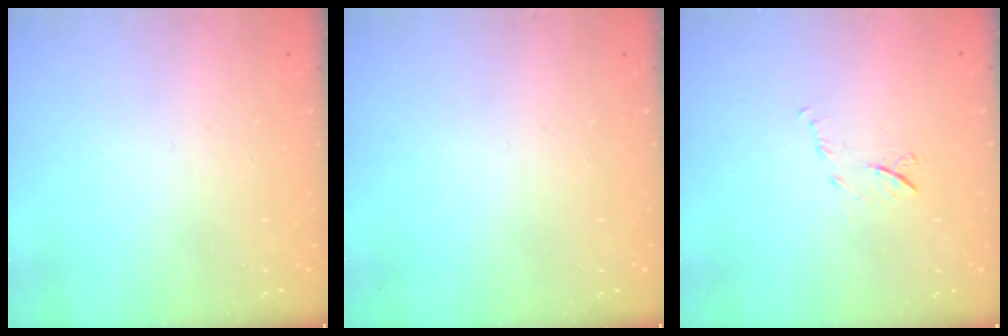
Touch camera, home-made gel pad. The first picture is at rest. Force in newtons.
{"total": 0.0}
{"total": 7.0, "press": 7.0, "slide": 0.7}